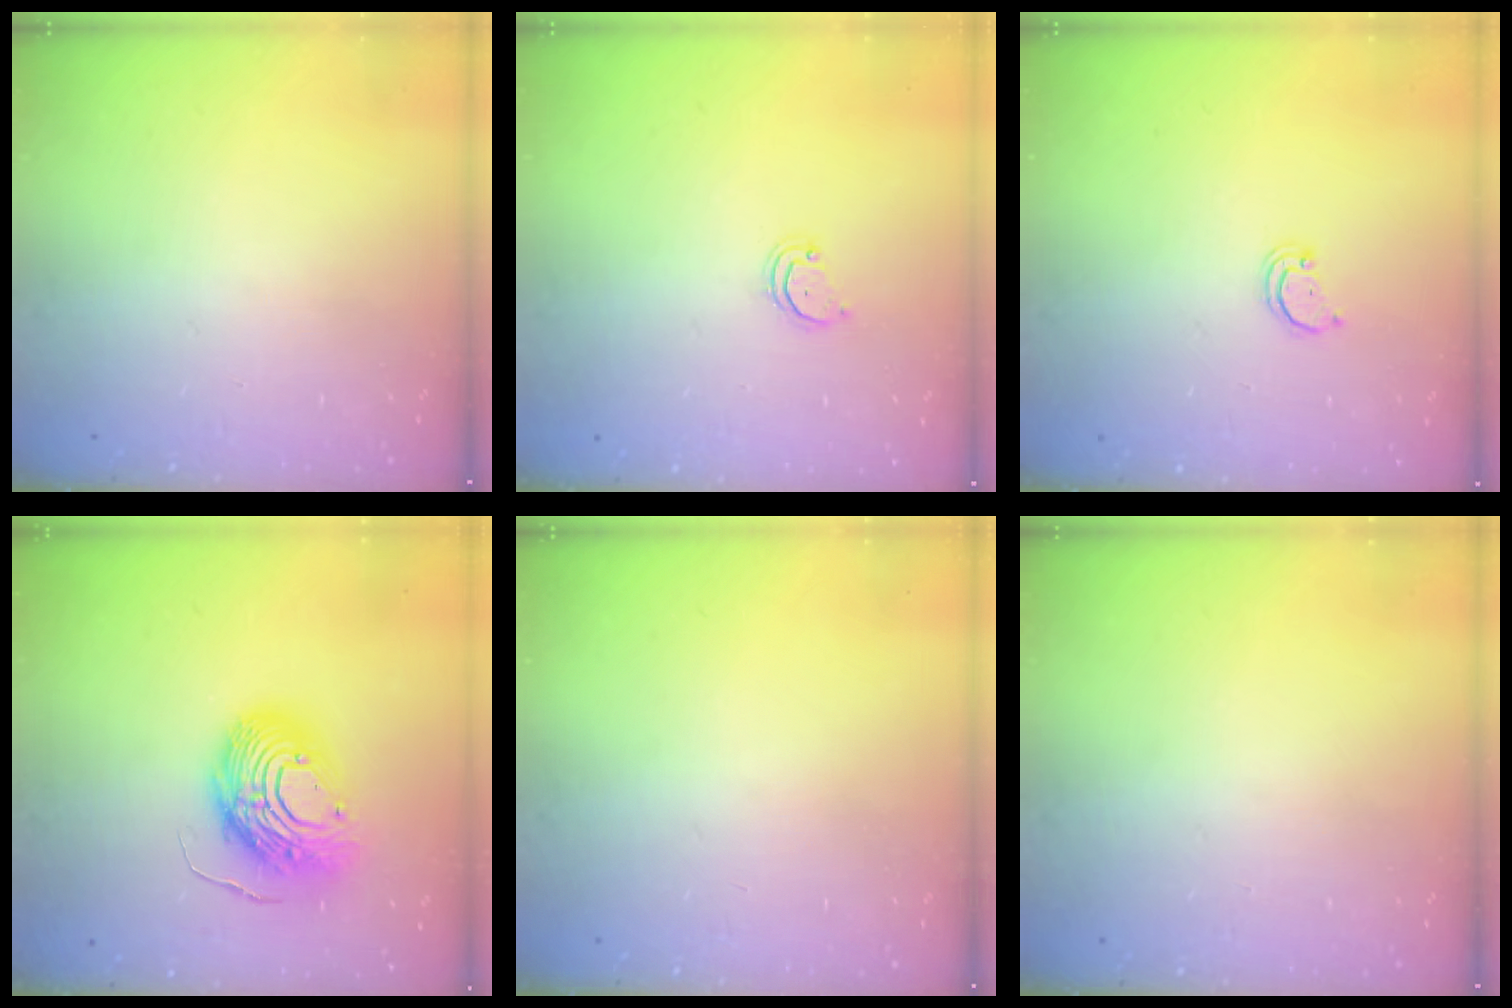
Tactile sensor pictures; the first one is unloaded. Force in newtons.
{"total": 2.6, "press": 2.6, "slide": 0.2}
{"total": 1.6, "press": 1.6, "slide": 0.1}
{"total": 14.3, "press": 14.3, "slide": 1.4}
{"total": 0.0}
{"total": 0.0}